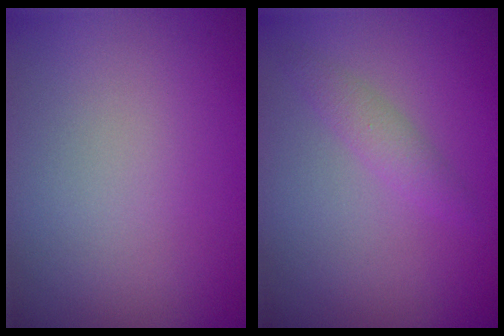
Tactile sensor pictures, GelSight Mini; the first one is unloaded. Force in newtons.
{"total": 1.5, "press": 1.5, "slide": 0.0}